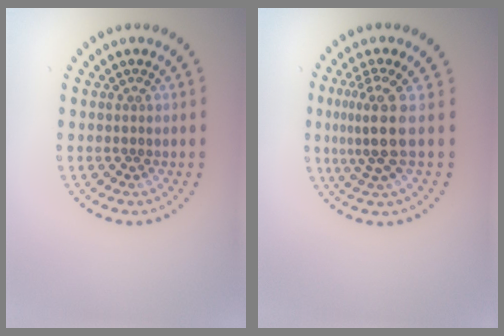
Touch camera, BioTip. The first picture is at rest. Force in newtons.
{"total": 3.6, "press": 2.6, "slide": 2.5}